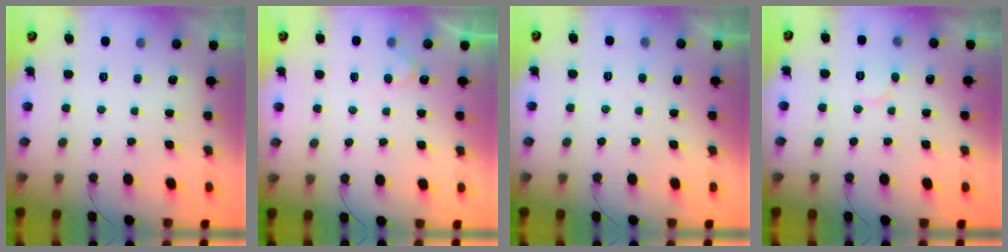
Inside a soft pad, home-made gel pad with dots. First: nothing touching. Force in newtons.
{"total": 4.4, "press": 4.4, "slide": 0.3}
{"total": 2.3, "press": 2.3, "slide": 0.2}
{"total": 6.1, "press": 6.1, "slide": 0.5}